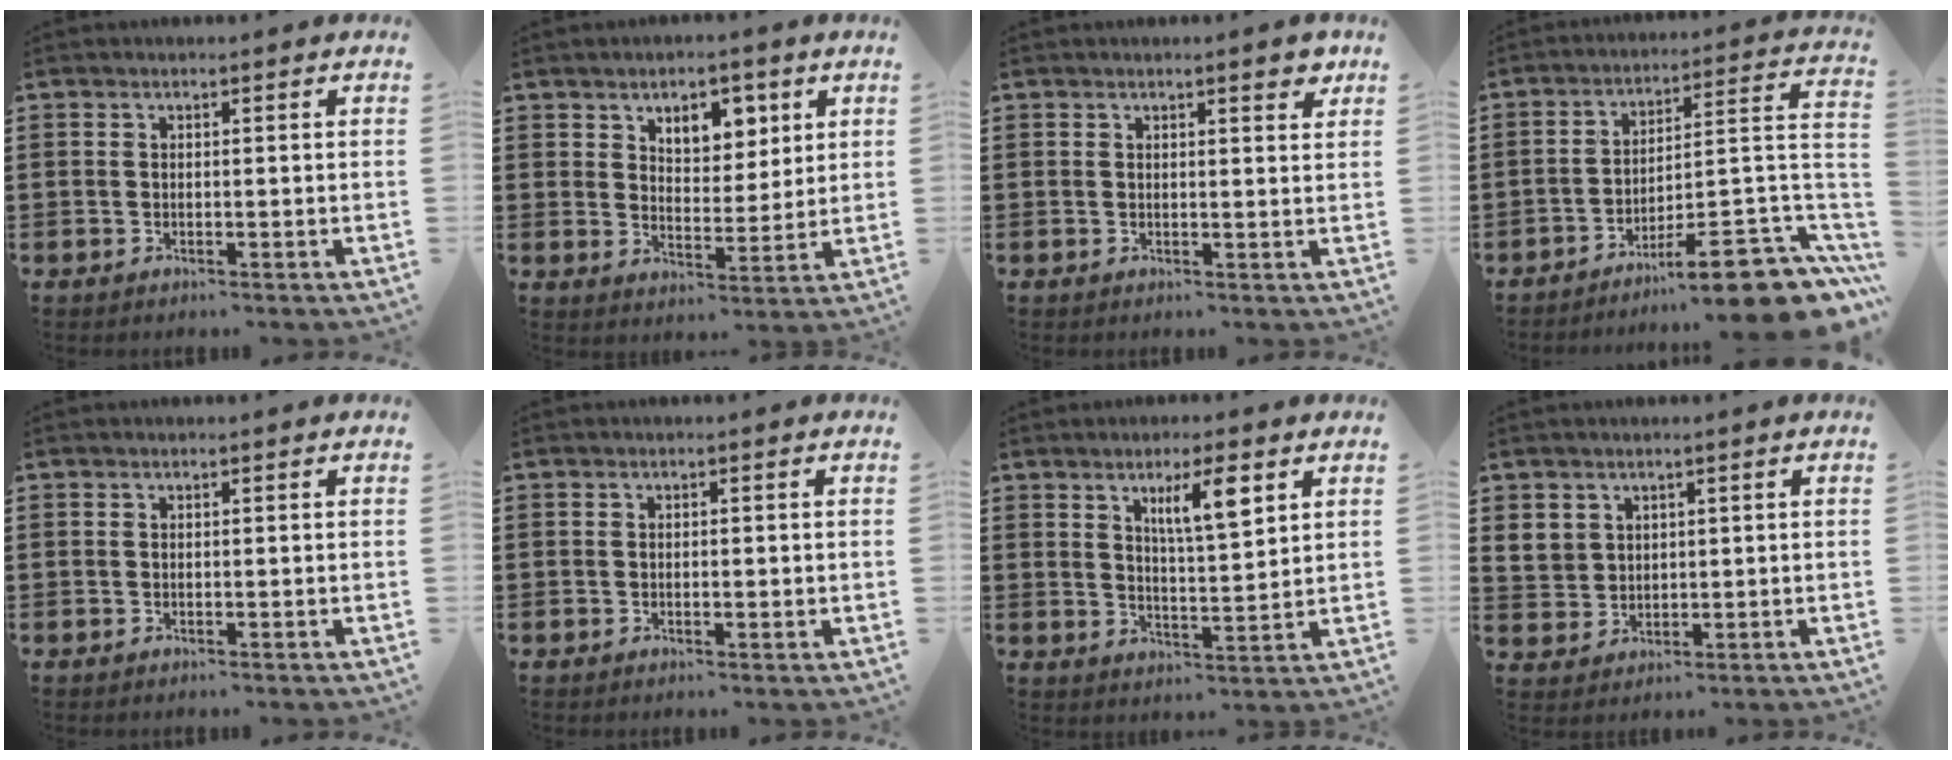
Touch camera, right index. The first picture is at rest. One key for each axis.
{"total": 5.9, "fx": 3.6, "fy": 3.7, "fz": 2.8, "tx": -0.048, "ty": 0.001, "tz": 0.060}
{"total": 2.3, "fx": 1.6, "fy": 0.5, "fz": 1.6, "tx": -0.018, "ty": 0.000, "tz": 0.024}
{"total": 10.9, "fx": -8.3, "fy": 1.7, "fz": 6.9, "tx": -0.087, "ty": 0.015, "tz": -0.152}
{"total": 0.0}
{"total": 0.6, "fx": -0.1, "fy": 0.4, "fz": 0.4, "tx": -0.009, "ty": 0.001, "tz": -0.001}
{"total": 6.5, "fx": 3.6, "fy": 1.4, "fz": 5.3, "tx": -0.096, "ty": 0.002, "tz": 0.055}
{"total": 3.4, "fx": 1.9, "fy": 2.8, "fz": 0.5, "tx": -0.026, "ty": 0.010, "tz": 0.038}